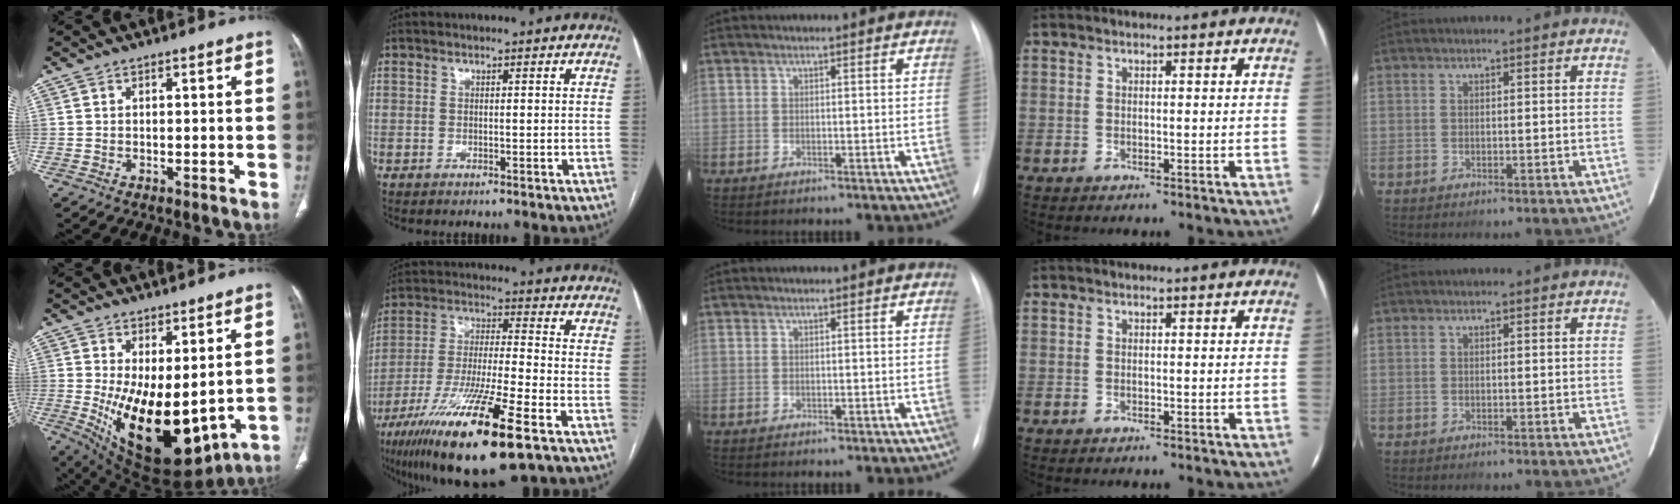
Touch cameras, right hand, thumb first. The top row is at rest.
{"thumb": {"total": 18.5, "force": [-0.6, 9.0, 16.2], "torque": [-0.256, -0.037, 0.027]}, "index": {"total": 20.0, "force": [-11.3, 1.5, 16.4], "torque": [-0.307, -0.050, -0.201]}}